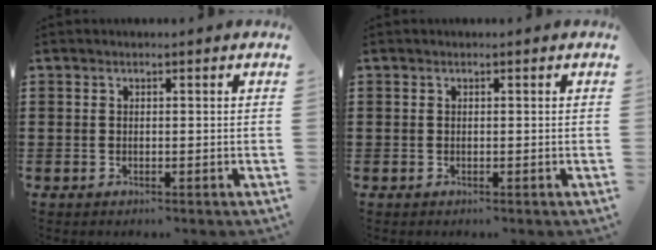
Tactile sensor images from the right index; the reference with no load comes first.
{"total": 0.0}